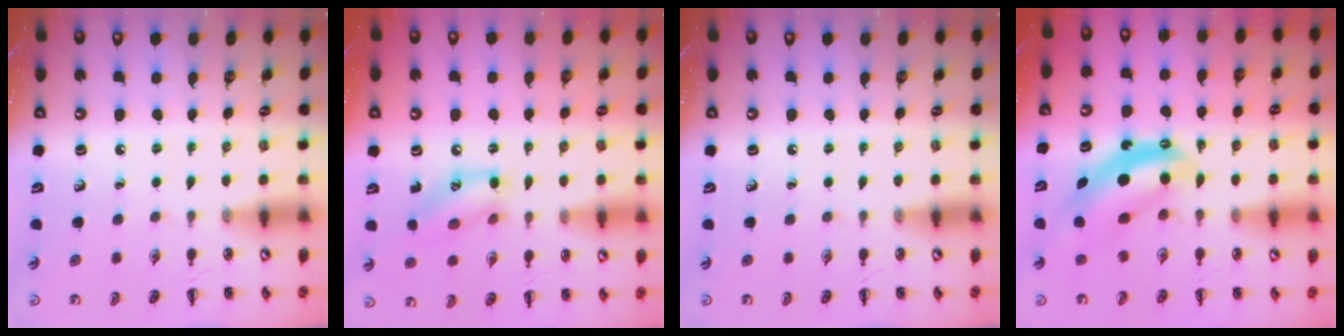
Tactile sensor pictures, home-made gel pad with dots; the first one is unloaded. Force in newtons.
{"total": 11.4, "press": 11.2, "slide": 1.8}
{"total": 0.0}
{"total": 6.8, "press": 6.6, "slide": 1.7}